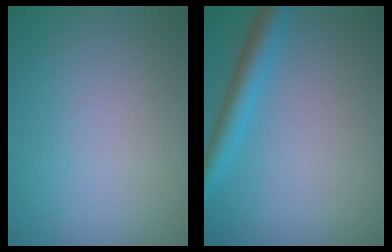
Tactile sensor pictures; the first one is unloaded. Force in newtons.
{"total": 3.5, "press": 3.5, "slide": 0.2}